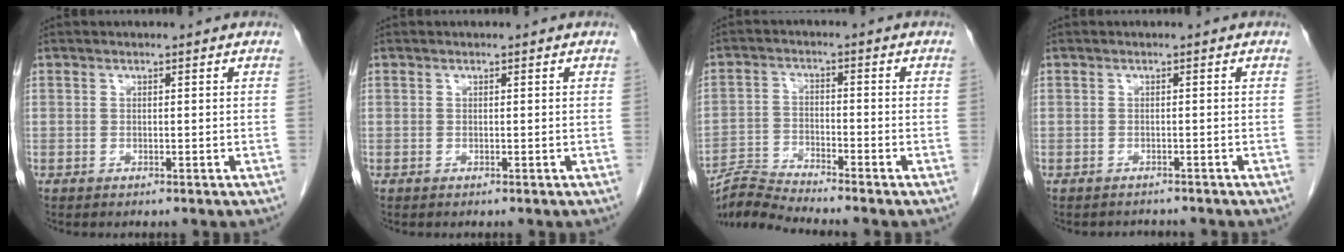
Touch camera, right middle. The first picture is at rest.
{"total": 0.0}
{"total": 5.7, "force": [-5.4, -1.8, 0.2], "torque": [-0.016, -0.014, -0.105]}
{"total": 1.8, "force": [-1.7, 0.4, -0.2], "torque": [0.002, -0.005, -0.024]}